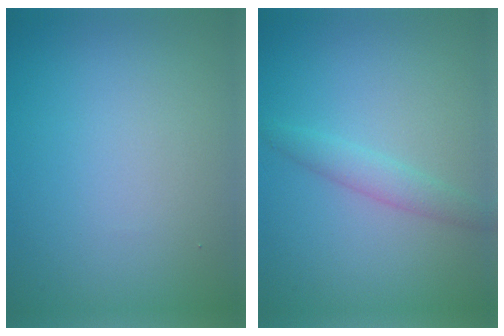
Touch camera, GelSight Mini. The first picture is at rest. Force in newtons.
{"total": 1.9, "press": 1.9, "slide": 0.1}